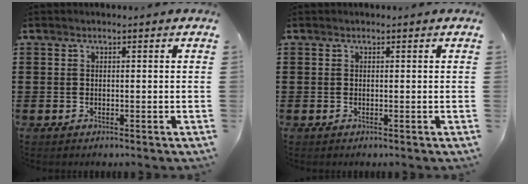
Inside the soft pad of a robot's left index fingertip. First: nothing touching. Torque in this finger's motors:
{"motor_torque": [0.08, 0.00, -0.01, -0.01]}